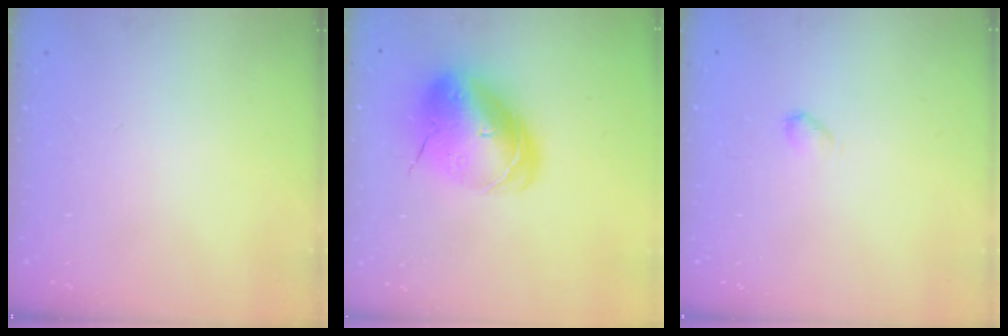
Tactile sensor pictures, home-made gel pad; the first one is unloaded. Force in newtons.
{"total": 12.9, "press": 12.6, "slide": 2.5}
{"total": 2.2, "press": 2.2, "slide": 0.4}